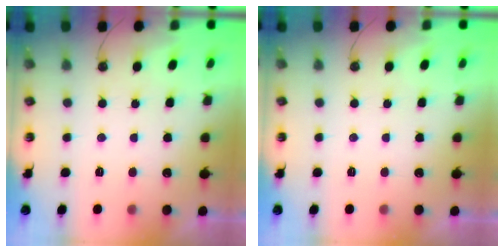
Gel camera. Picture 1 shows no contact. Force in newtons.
{"total": 0.0}